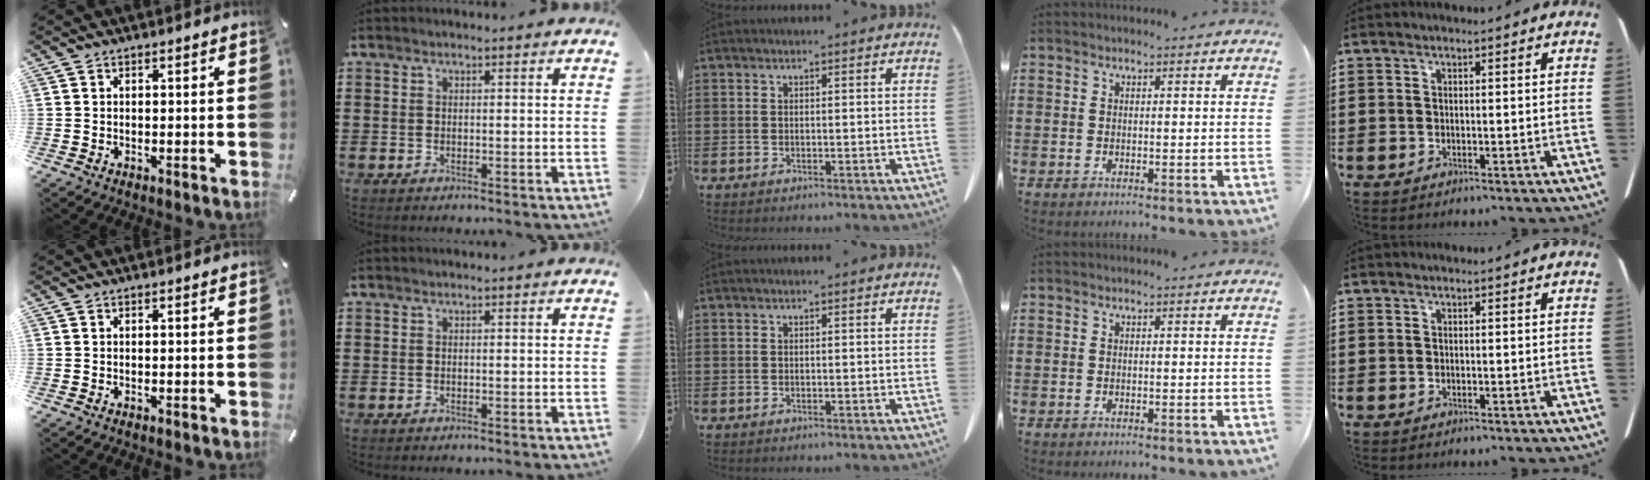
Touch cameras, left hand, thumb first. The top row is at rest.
{}